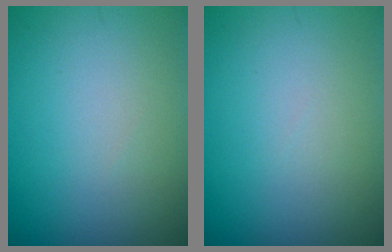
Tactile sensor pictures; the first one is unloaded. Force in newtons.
{"total": 0.0}